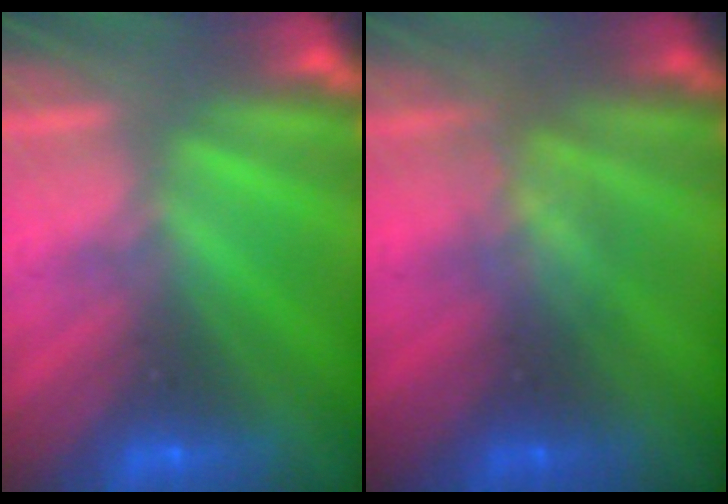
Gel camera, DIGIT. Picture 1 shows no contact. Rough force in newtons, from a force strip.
{"total": 2.7}